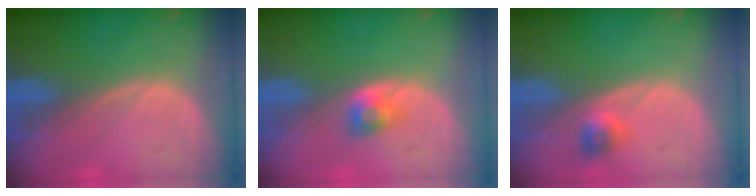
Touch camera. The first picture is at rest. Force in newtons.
{"total": 2.7, "press": 2.4, "slide": 1.2}
{"total": 2.4, "press": 2.0, "slide": 1.2}